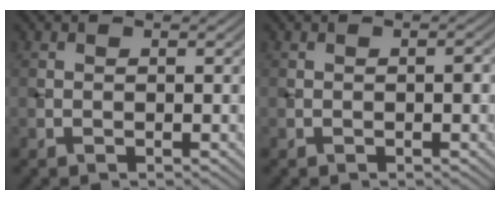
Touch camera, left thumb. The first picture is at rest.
{"total": 0.7, "force": [-0.1, 0.1, 0.7], "torque": [-0.008, 0.003, -0.002]}